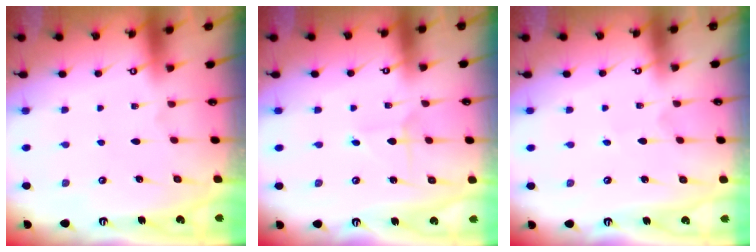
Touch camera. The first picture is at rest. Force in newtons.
{"total": 2.9, "press": 2.9, "slide": 0.3}
{"total": 2.6, "press": 2.6, "slide": 0.3}